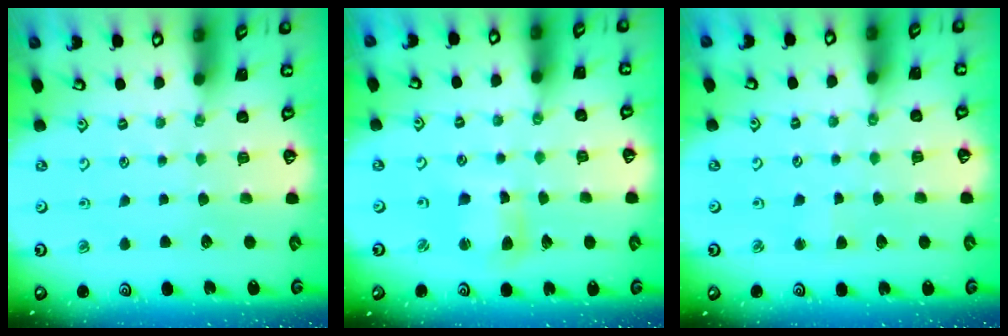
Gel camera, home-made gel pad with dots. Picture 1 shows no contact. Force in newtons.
{"total": 5.8, "press": 5.7, "slide": 0.7}
{"total": 1.9, "press": 1.9, "slide": 0.3}